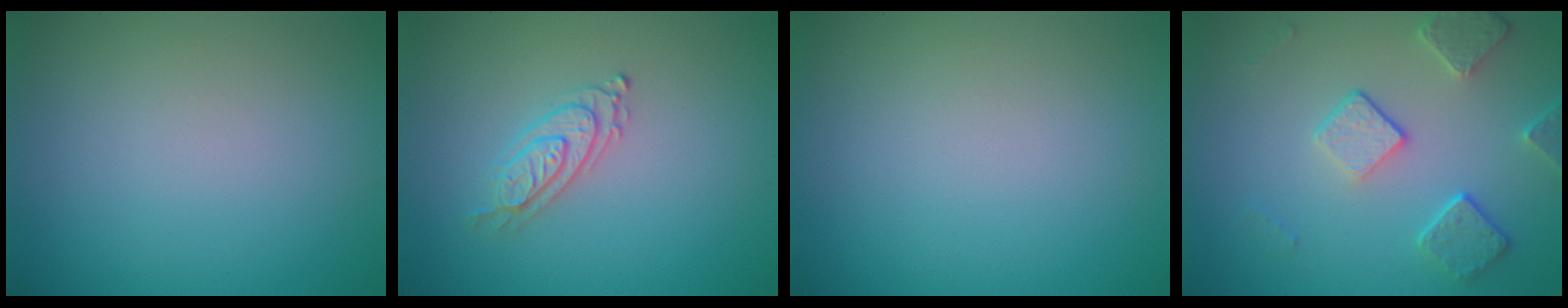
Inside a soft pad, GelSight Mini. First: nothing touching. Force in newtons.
{"total": 2.3, "press": 2.1, "slide": 0.9}
{"total": 0.0}
{"total": 4.0, "press": 3.1, "slide": 2.6}